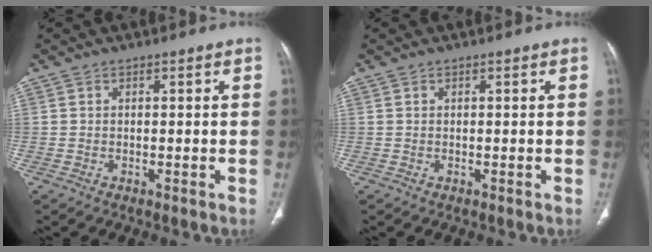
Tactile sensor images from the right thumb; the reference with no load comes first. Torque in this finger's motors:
{"motor_torque": [0.20, 0.02, -0.06, -0.59, -0.02]}